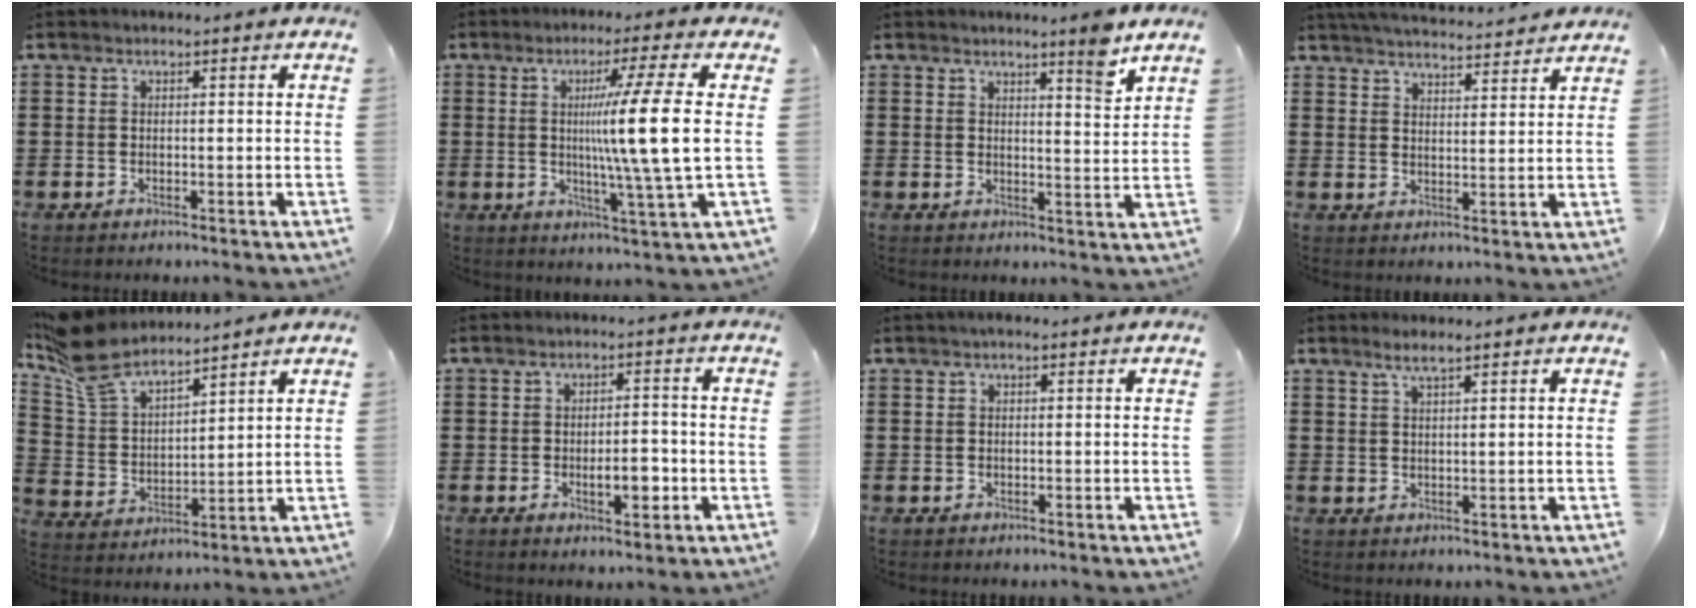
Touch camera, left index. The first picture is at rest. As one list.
[{"total": 11.6, "force": [1.5, -0.7, 11.5], "torque": [-0.196, -0.008, 0.012]}, {"total": 5.0, "force": [4.1, -0.2, 2.8], "torque": [-0.043, -0.023, 0.066]}, {"total": 4.8, "force": [4.7, -0.2, 0.8], "torque": [-0.032, -0.027, 0.082]}, {"total": 9.1, "force": [8.2, 2.3, 3.3], "torque": [-0.098, -0.032, 0.152]}, {"total": 4.5, "force": [-1.3, 2.1, 3.8], "torque": [-0.059, 0.004, -0.025]}, {"total": 0.7, "force": [0.2, 0.2, 0.6], "torque": [-0.011, 0.004, 0.004]}, {"total": 2.3, "force": [1.7, 0.1, 1.5], "torque": [-0.033, 0.002, 0.029]}]